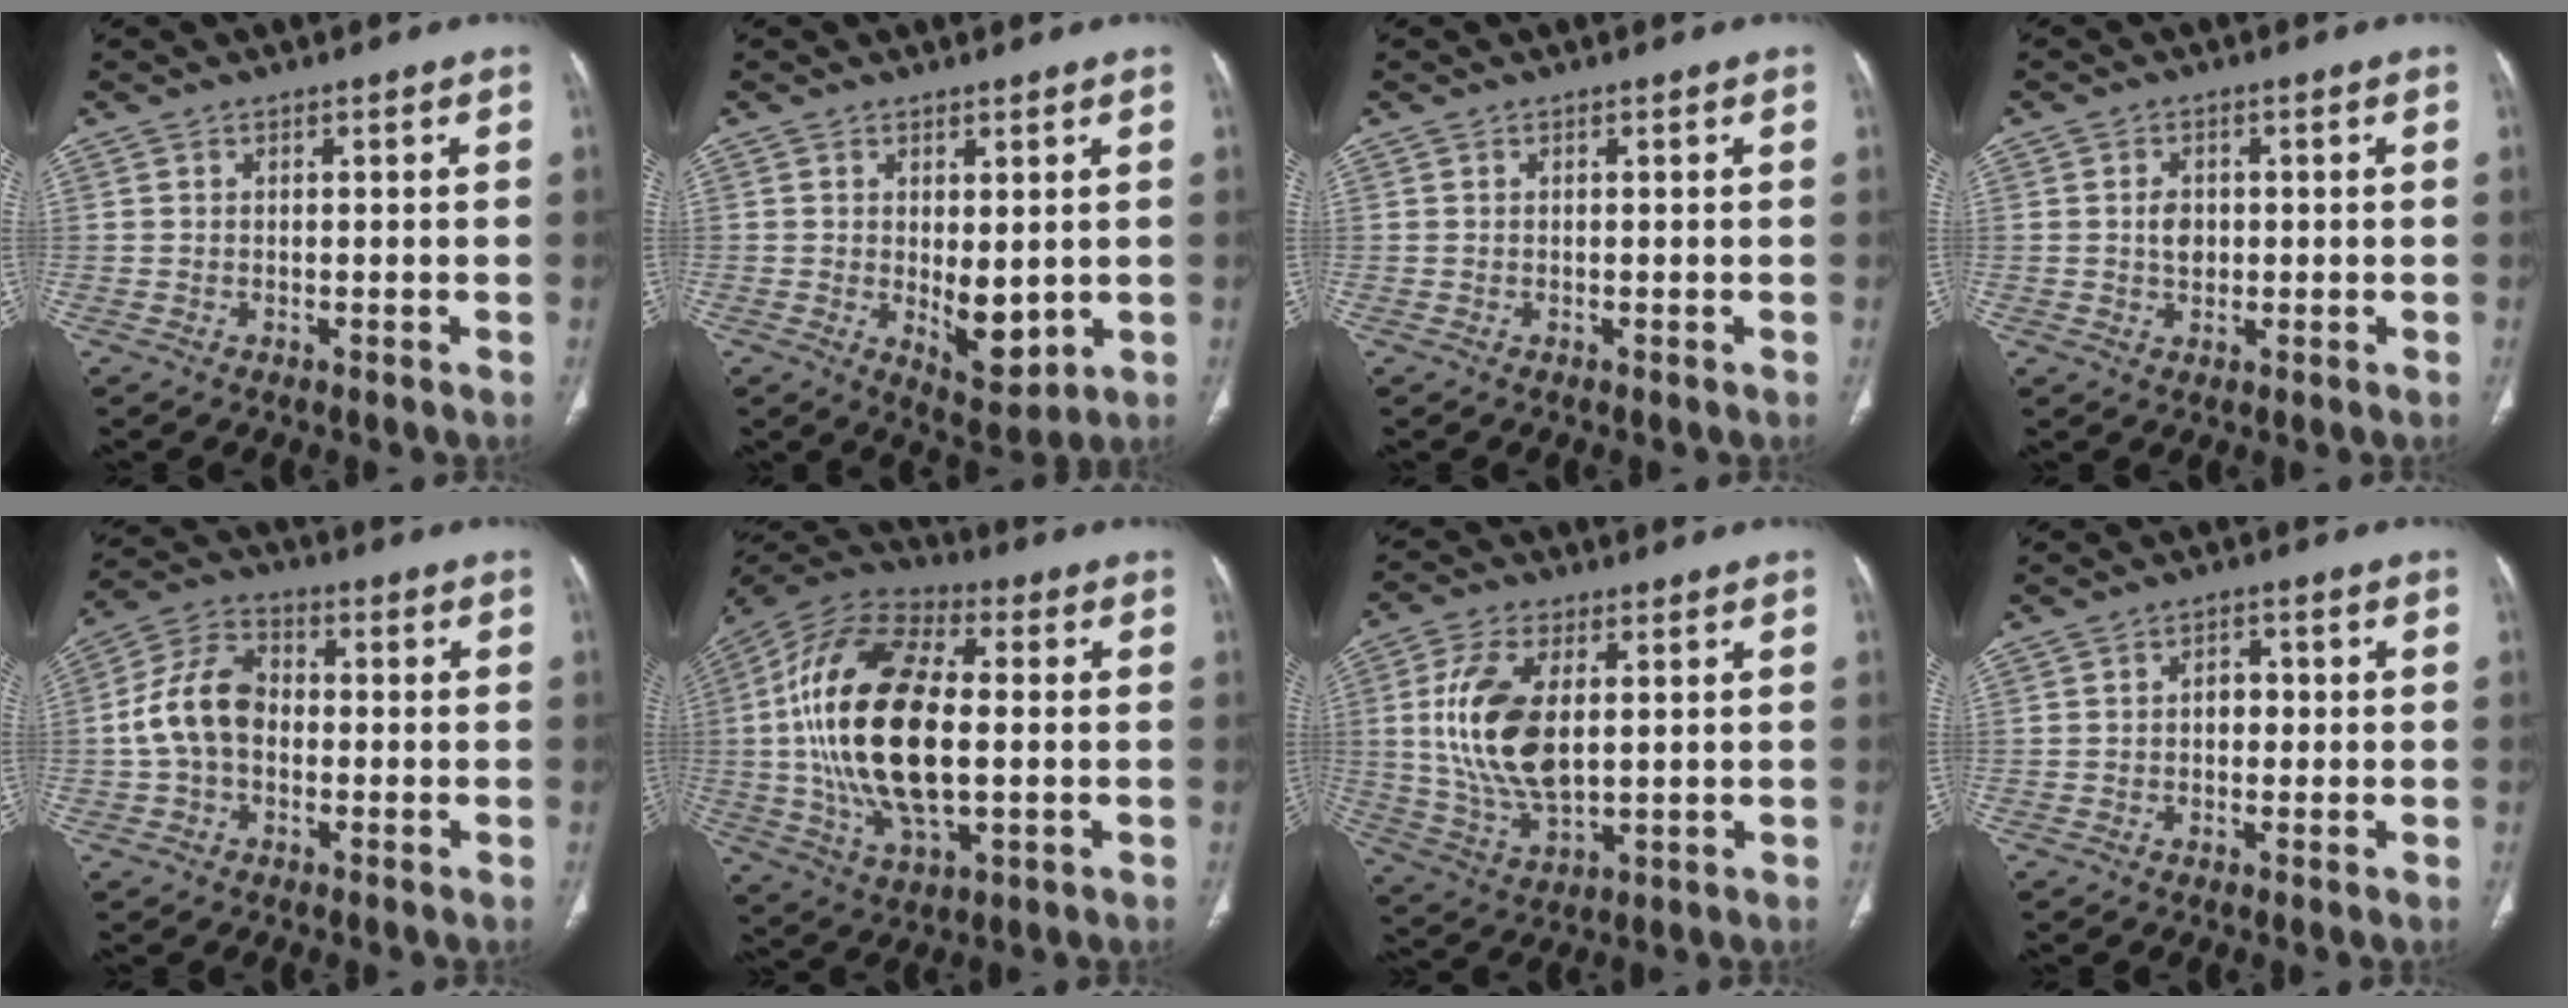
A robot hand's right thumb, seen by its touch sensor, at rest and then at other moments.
{"total": 6.7, "force": [-0.2, 3.3, 5.9], "torque": [-0.070, -0.019, 0.014]}
{"total": 0.0}
{"total": 3.2, "force": [0.1, 2.4, 2.1], "torque": [-0.029, 0.003, 0.002]}
{"total": 10.2, "force": [-0.9, 7.1, 7.3], "torque": [-0.133, 0.033, -0.029]}
{"total": 25.3, "force": [0.0, 12.3, 22.0], "torque": [-0.441, 0.007, -0.002]}
{"total": 15.1, "force": [2.2, 7.8, 12.7], "torque": [-0.258, -0.011, 0.049]}
{"total": 3.0, "force": [0.0, 2.2, 2.1], "torque": [-0.022, 0.010, -0.003]}